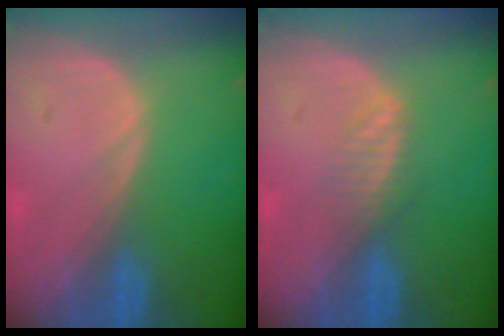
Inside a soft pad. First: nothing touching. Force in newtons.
{"total": 2.3, "press": 2.3, "slide": 0.1}